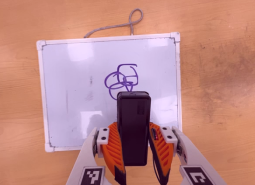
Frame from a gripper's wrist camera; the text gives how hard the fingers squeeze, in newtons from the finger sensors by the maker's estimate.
{"total": 8.9, "left": 7.3, "right": 10.5}